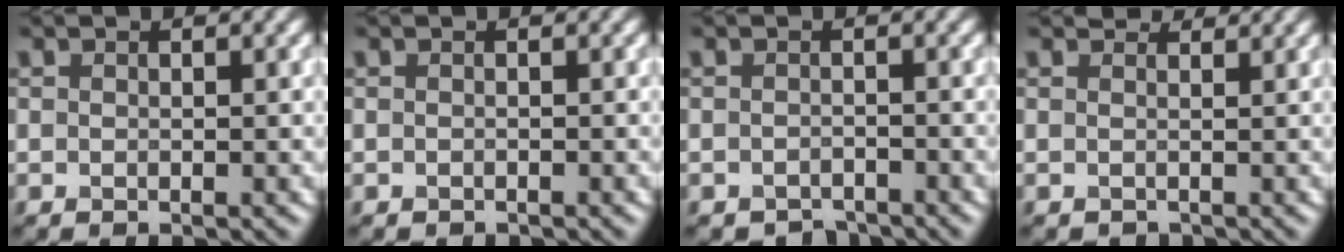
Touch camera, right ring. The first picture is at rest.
{"total": 0.5, "force": [-0.5, 0.1, -0.1], "torque": [0.000, -0.005, -0.008]}
{"total": 1.7, "force": [-1.7, 0.5, -0.1], "torque": [0.005, -0.003, -0.029]}
{"total": 2.2, "force": [2.0, 0.9, 0.3], "torque": [-0.009, -0.002, 0.025]}